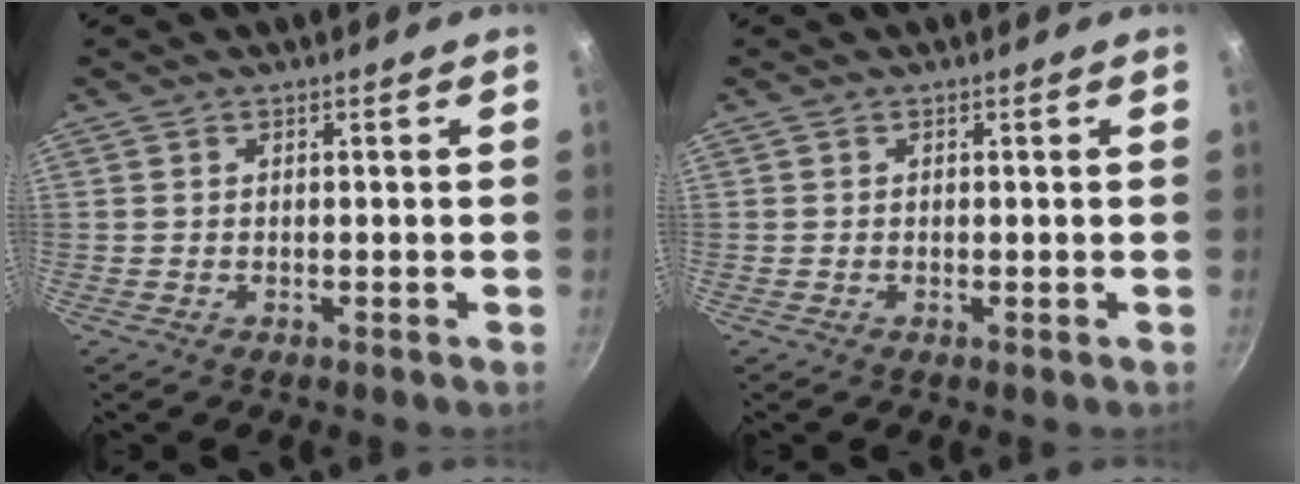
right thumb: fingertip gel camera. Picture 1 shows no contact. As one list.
[{"total": 0.0}]